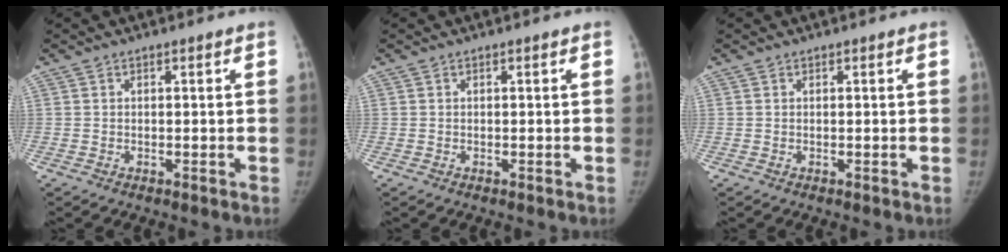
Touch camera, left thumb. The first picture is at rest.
{"total": 0.0}
{"total": 0.0}